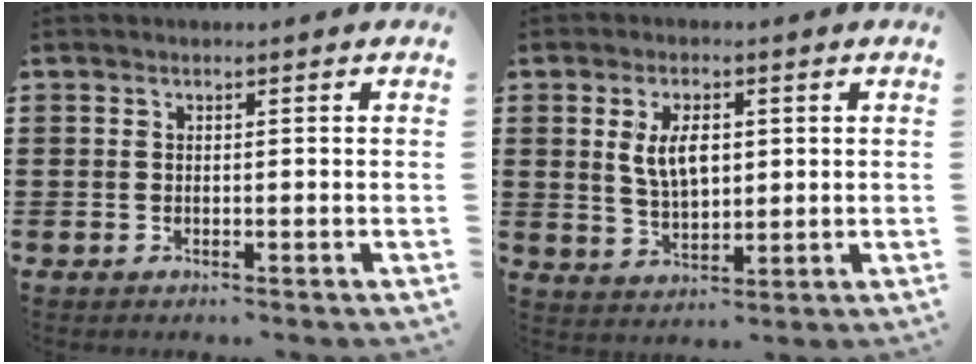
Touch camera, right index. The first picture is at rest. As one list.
[{"total": 5.8, "force": [1.2, 2.9, 4.8], "torque": [-0.093, 0.006, 0.018]}]